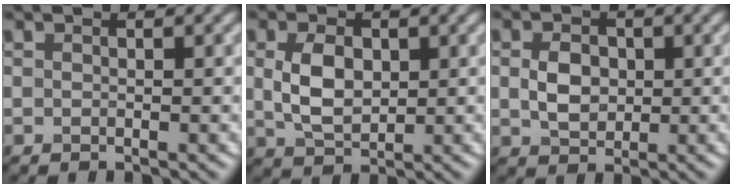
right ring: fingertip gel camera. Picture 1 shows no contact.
{"total": 4.2, "force": [0.6, 2.7, 3.2], "torque": [-0.076, 0.001, 0.015]}
{"total": 3.0, "force": [0.2, 2.3, 2.0], "torque": [-0.044, 0.001, 0.003]}